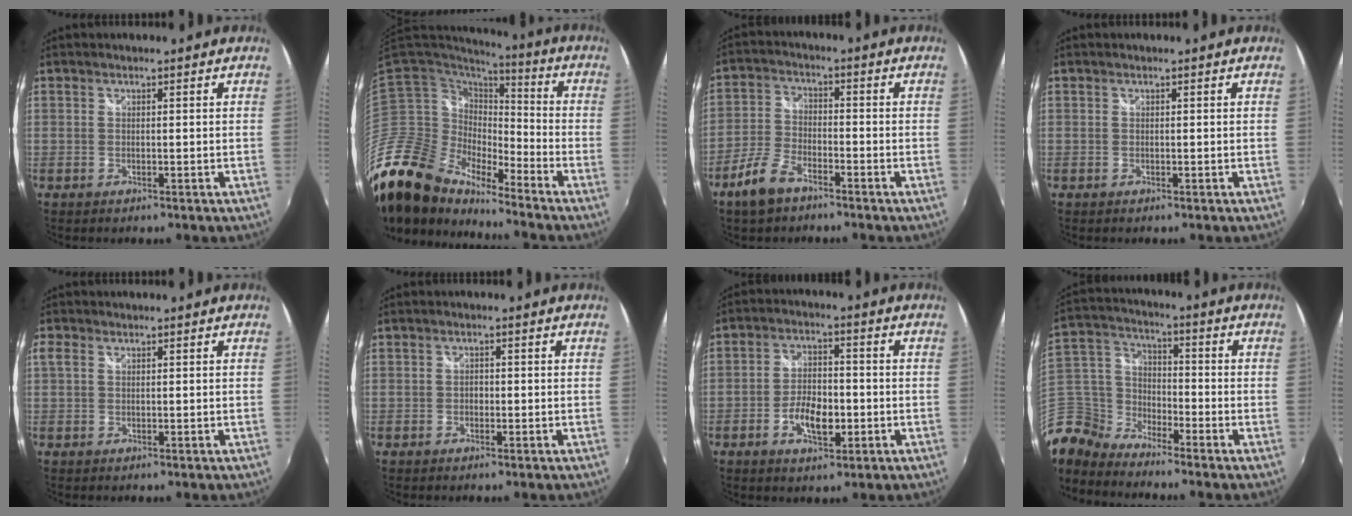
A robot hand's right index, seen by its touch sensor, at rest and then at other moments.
{"total": 20.3, "force": [-17.2, 7.5, 8.0], "torque": [-0.171, -0.023, -0.336]}
{"total": 7.3, "force": [-5.1, 3.2, 4.2], "torque": [-0.100, 0.003, -0.102]}
{"total": 0.0}
{"total": 1.9, "force": [0.7, 1.2, 1.3], "torque": [-0.029, 0.004, 0.013]}
{"total": 1.0, "force": [-0.4, 0.9, 0.4], "torque": [-0.006, 0.000, -0.008]}
{"total": 7.3, "force": [-2.3, 3.8, 5.8], "torque": [-0.115, 0.003, -0.037]}
{"total": 9.3, "force": [-8.0, 4.8, 0.4], "torque": [-0.044, 0.035, -0.190]}